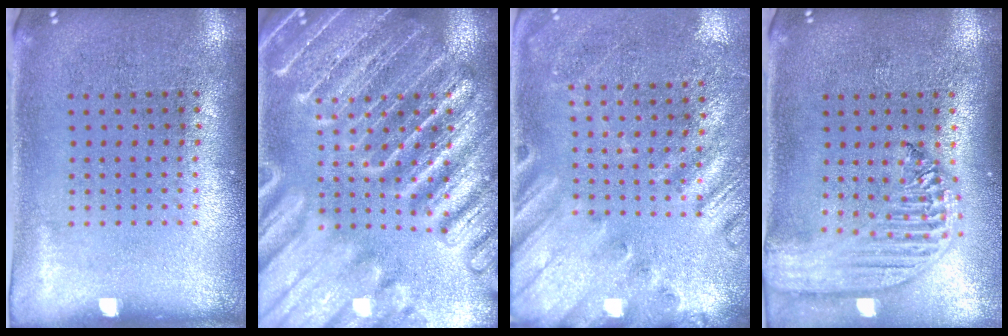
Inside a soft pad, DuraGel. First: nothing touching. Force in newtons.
{"total": 6.1, "press": 6.1, "slide": 0.8}
{"total": 2.2, "press": 1.8, "slide": 1.2}
{"total": 2.5, "press": 2.1, "slide": 1.4}